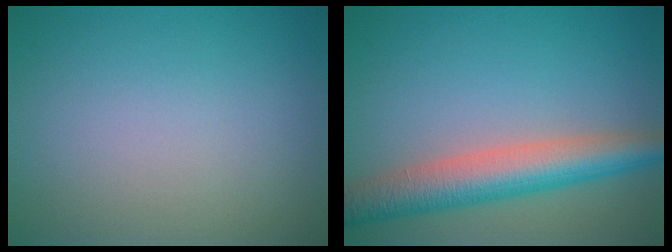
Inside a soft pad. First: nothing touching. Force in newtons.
{"total": 6.2, "press": 6.2, "slide": 0.3}